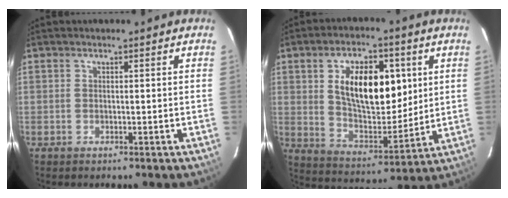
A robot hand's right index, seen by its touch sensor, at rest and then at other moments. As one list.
[{"total": 16.5, "force": [4.6, 8.6, 13.3], "torque": [-0.221, 0.007, 0.088]}]